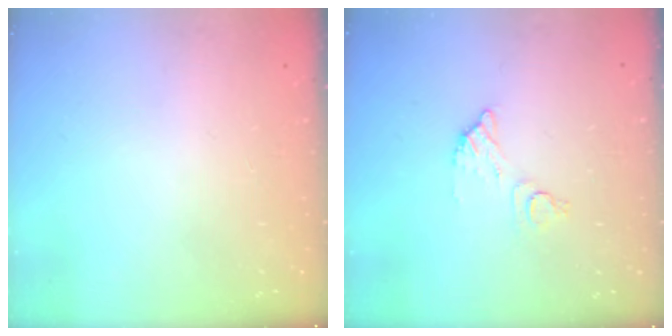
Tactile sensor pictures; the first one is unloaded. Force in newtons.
{"total": 6.2, "press": 6.2, "slide": 0.3}